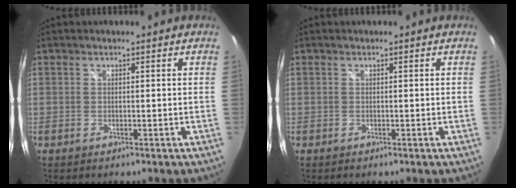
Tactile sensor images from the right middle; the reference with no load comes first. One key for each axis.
{"total": 0.0}